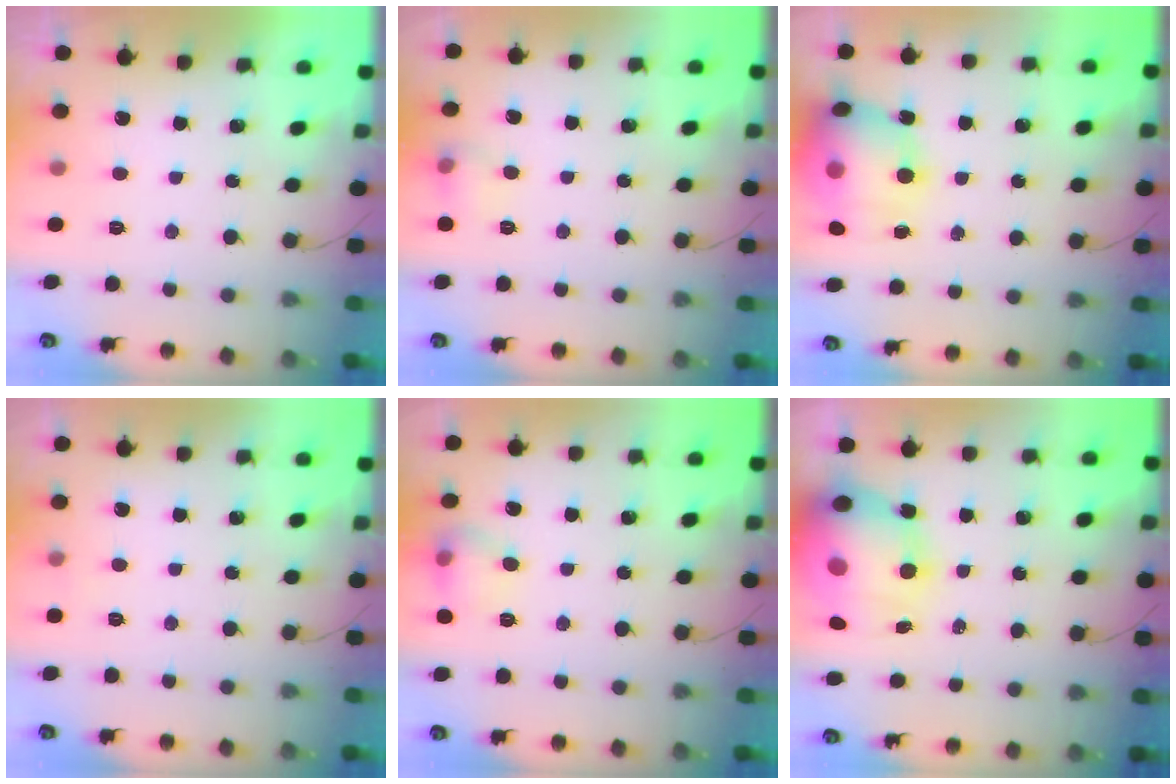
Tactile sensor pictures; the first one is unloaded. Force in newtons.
{"total": 6.3, "press": 6.1, "slide": 1.4}
{"total": 17.7, "press": 17.3, "slide": 3.8}
{"total": 6.6, "press": 1.7, "slide": 6.4}
{"total": 7.8, "press": 7.7, "slide": 0.8}
{"total": 20.3, "press": 19.7, "slide": 4.7}